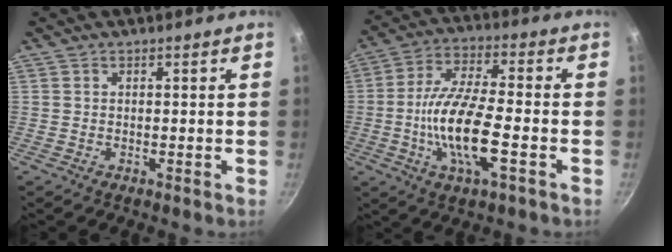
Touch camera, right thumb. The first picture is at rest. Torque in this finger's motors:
{"motor_torque": [2.00, 2.89, 2.01, -0.77, 0.81]}